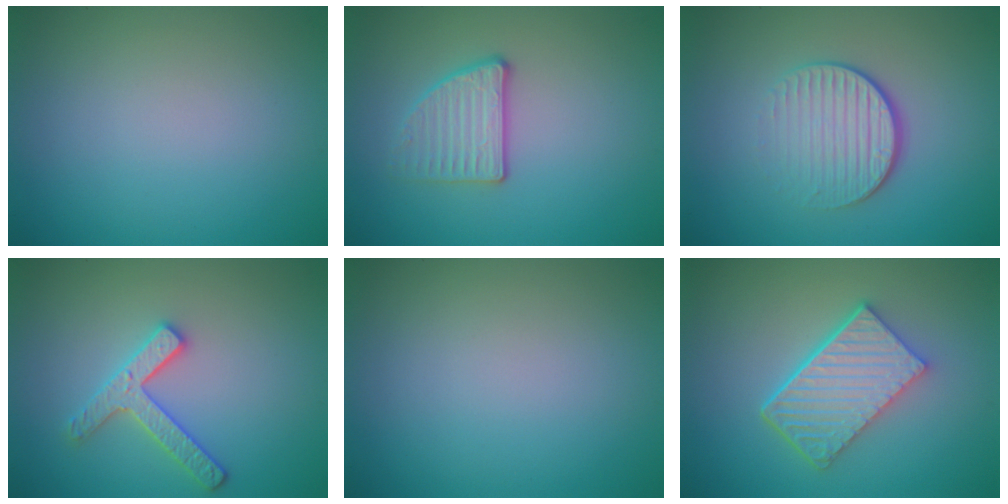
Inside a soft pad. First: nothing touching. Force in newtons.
{"total": 2.7, "press": 2.5, "slide": 1.2}
{"total": 4.2, "press": 2.8, "slide": 3.2}
{"total": 2.9, "press": 2.8, "slide": 0.6}
{"total": 0.0}
{"total": 5.9, "press": 4.2, "slide": 4.2}